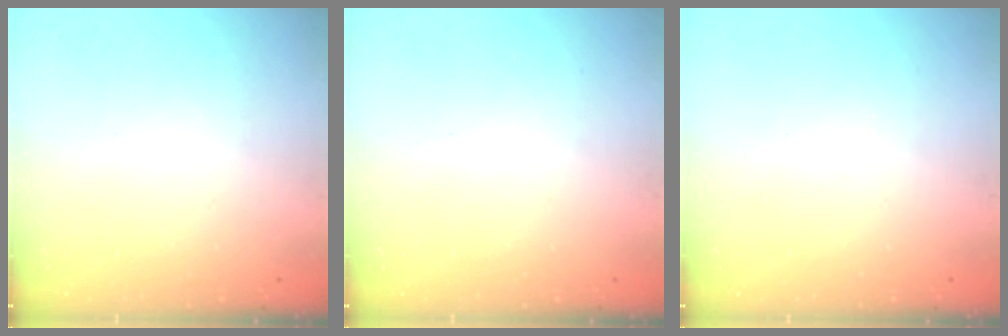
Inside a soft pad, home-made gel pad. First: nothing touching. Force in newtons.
{"total": 0.0}
{"total": 0.0}